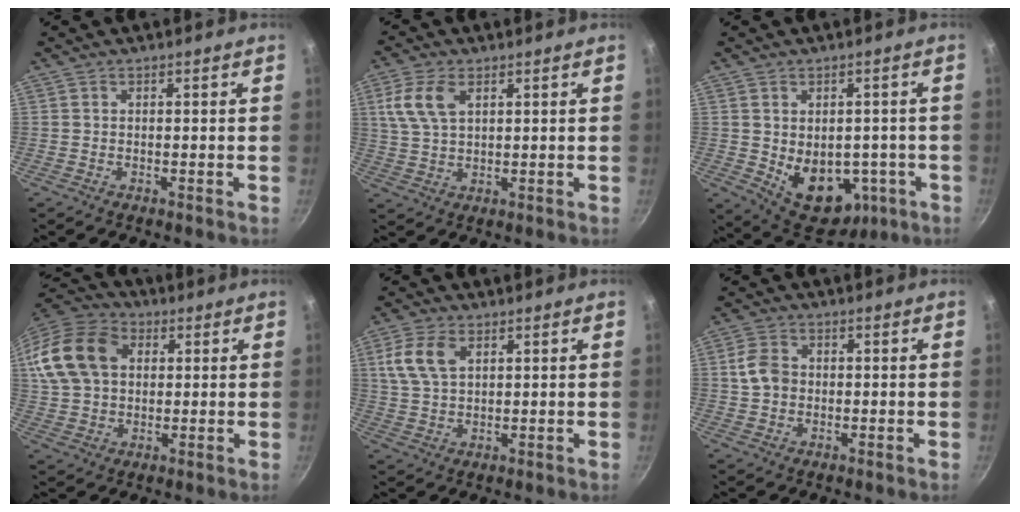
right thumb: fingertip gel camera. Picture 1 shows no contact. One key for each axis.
{"total": 7.5, "fx": 2.9, "fy": 4.2, "fz": 5.5, "tx": -0.109, "ty": 0.000, "tz": 0.058}
{"total": 13.5, "fx": -2.7, "fy": 9.6, "fz": 9.1, "tx": -0.089, "ty": -0.006, "tz": -0.009}
{"total": 19.7, "fx": 4.8, "fy": 14.7, "fz": 12.2, "tx": -0.254, "ty": 0.031, "tz": 0.079}
{"total": 7.8, "fx": 2.9, "fy": 4.7, "fz": 5.5, "tx": -0.103, "ty": 0.002, "tz": 0.057}
{"total": 5.2, "fx": 0.1, "fy": 4.2, "fz": 3.2, "tx": -0.049, "ty": 0.009, "tz": -0.004}